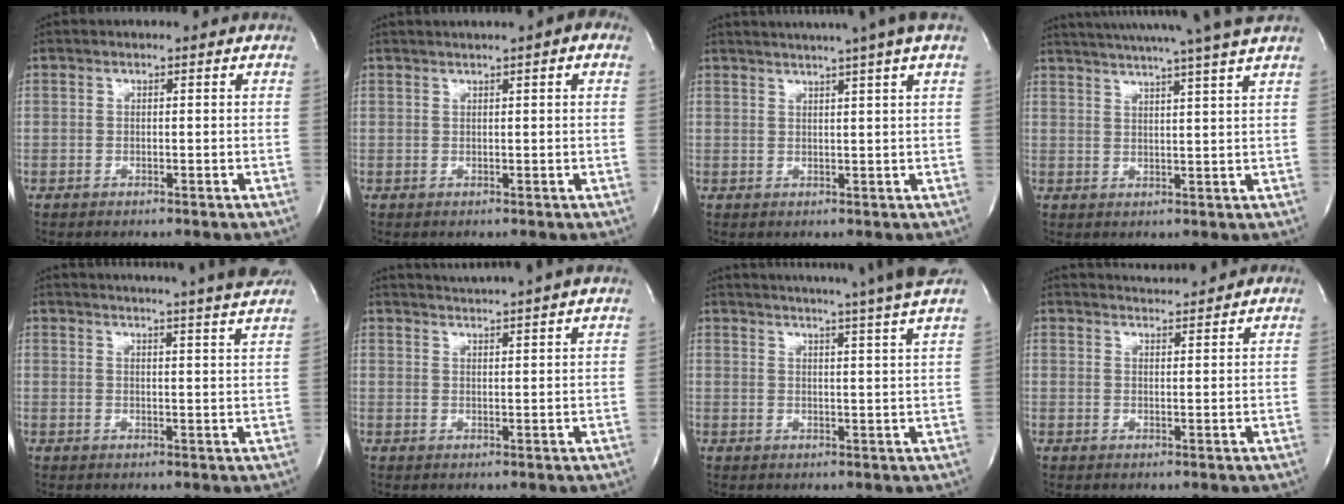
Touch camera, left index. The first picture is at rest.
{"total": 4.0, "force": [2.3, 0.2, 3.3], "torque": [-0.051, 0.018, 0.030]}
{"total": 9.7, "force": [7.6, -1.6, 5.9], "torque": [-0.093, 0.008, 0.085]}
{"total": 16.6, "force": [14.5, -2.0, 7.8], "torque": [-0.135, -0.023, 0.192]}
{"total": 18.5, "force": [17.0, -1.1, 7.2], "torque": [-0.116, -0.032, 0.203]}
{"total": 7.0, "force": [6.5, -1.7, 2.2], "torque": [-0.036, 0.004, 0.088]}
{"total": 16.7, "force": [14.6, -2.0, 7.7], "torque": [-0.129, -0.036, 0.177]}
{"total": 5.2, "force": [5.1, -0.3, 1.0], "torque": [-0.023, 0.010, 0.071]}